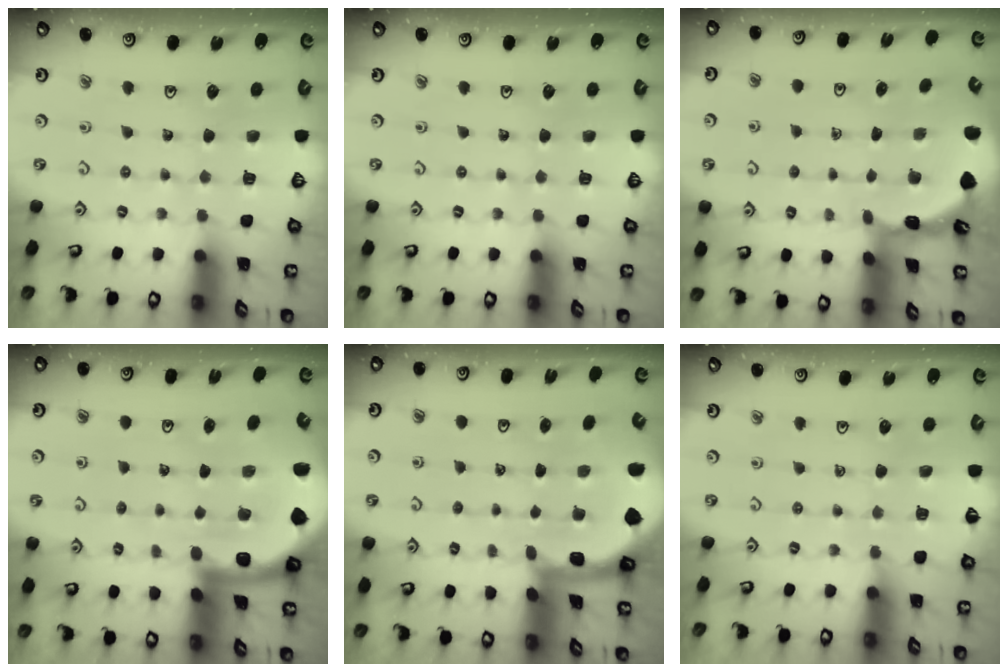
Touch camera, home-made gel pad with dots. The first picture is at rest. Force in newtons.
{"total": 0.0}
{"total": 1.9, "press": 1.9, "slide": 0.1}
{"total": 6.2, "press": 6.2, "slide": 0.9}
{"total": 2.4, "press": 2.4, "slide": 0.4}
{"total": 3.3, "press": 3.3, "slide": 0.5}